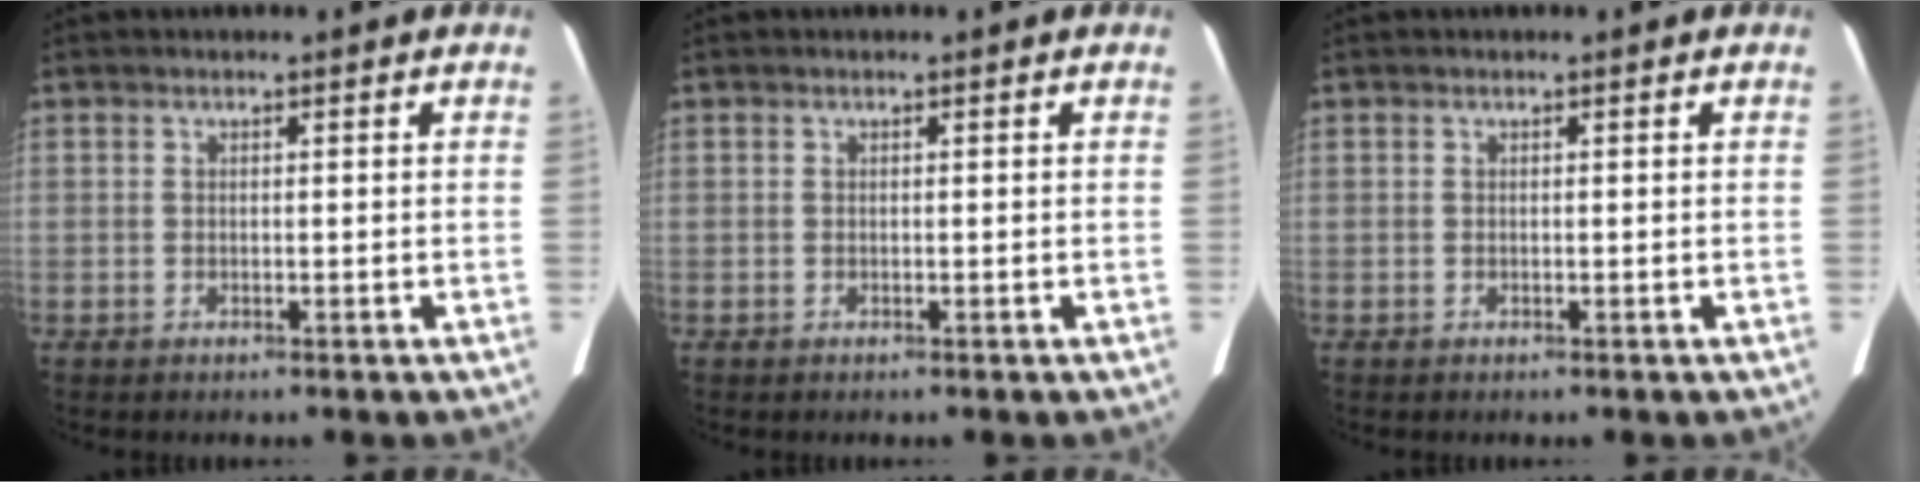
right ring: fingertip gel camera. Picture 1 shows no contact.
{"total": 0.0}
{"total": 0.0}